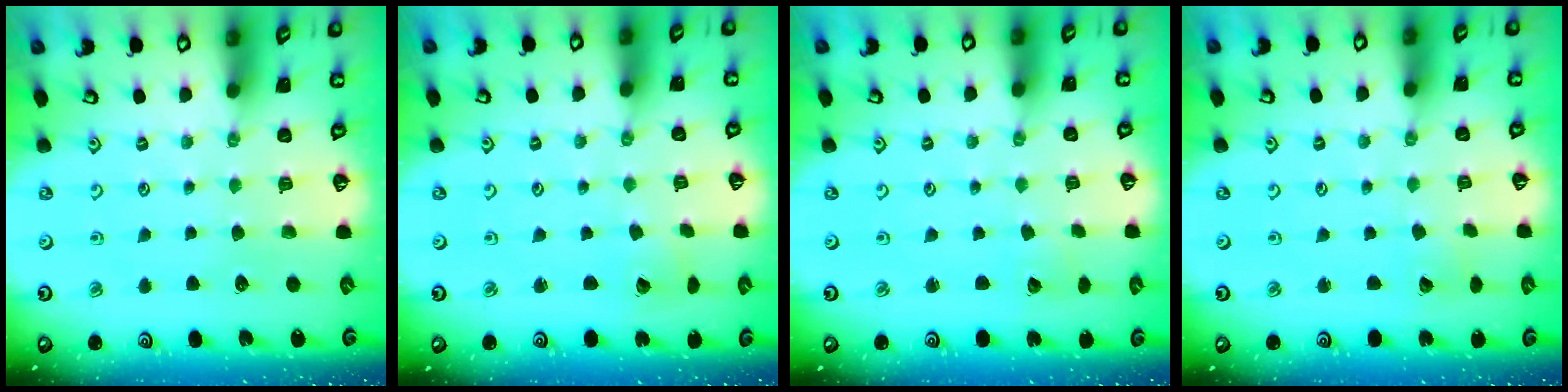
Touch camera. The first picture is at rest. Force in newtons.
{"total": 2.3, "press": 2.3, "slide": 0.2}
{"total": 1.8, "press": 1.8, "slide": 0.1}
{"total": 2.3, "press": 2.3, "slide": 0.1}